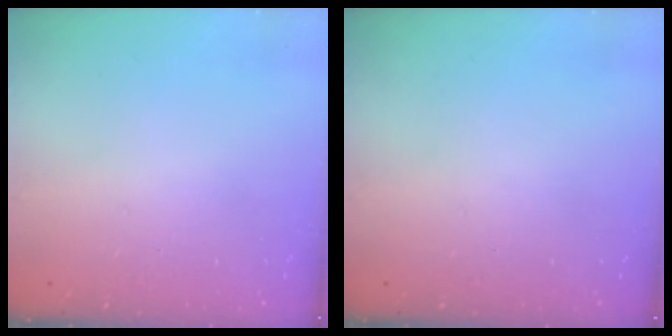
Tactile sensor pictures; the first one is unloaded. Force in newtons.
{"total": 0.0}